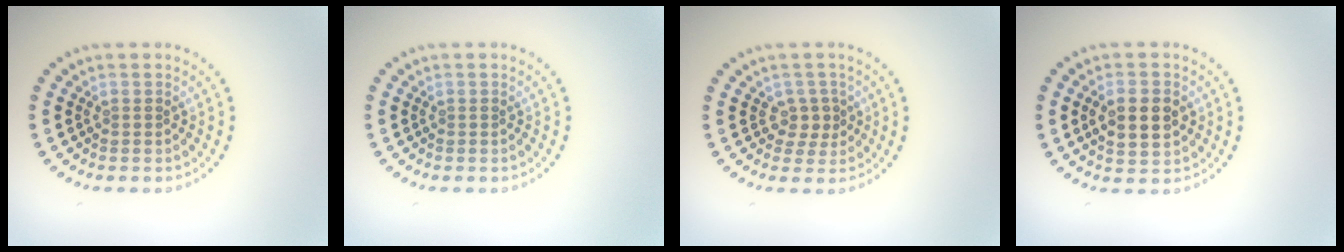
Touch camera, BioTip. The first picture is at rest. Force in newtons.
{"total": 0.0}
{"total": 1.8, "press": 1.5, "slide": 1.0}
{"total": 4.4, "press": 4.4, "slide": 0.1}